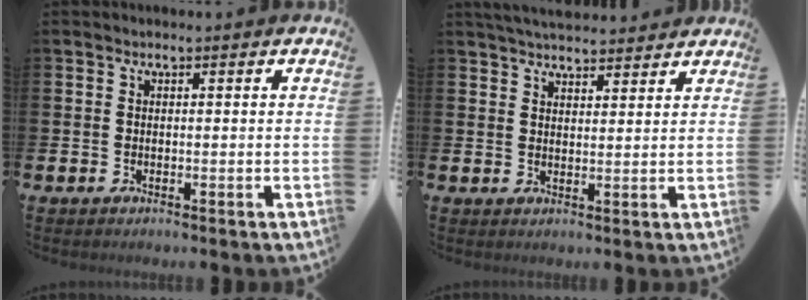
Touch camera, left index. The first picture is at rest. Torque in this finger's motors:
{"motor_torque": [1.02, -1.12, 0.45, 0.09]}